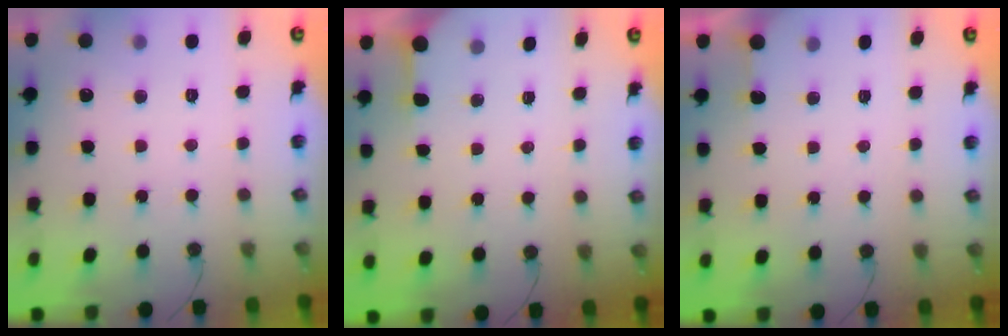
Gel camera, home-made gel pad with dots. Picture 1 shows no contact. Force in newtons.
{"total": 2.2, "press": 2.2, "slide": 0.3}
{"total": 3.0, "press": 3.0, "slide": 0.3}